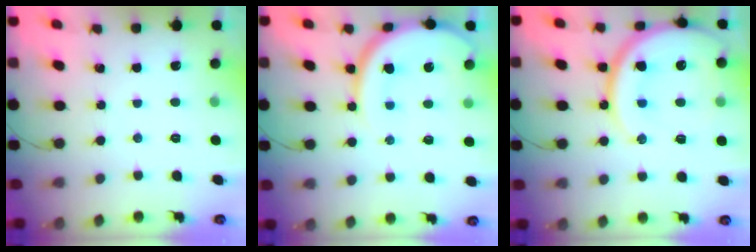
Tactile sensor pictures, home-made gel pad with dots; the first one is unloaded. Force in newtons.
{"total": 13.7, "press": 13.7, "slide": 1.4}
{"total": 20.7, "press": 20.6, "slide": 2.5}